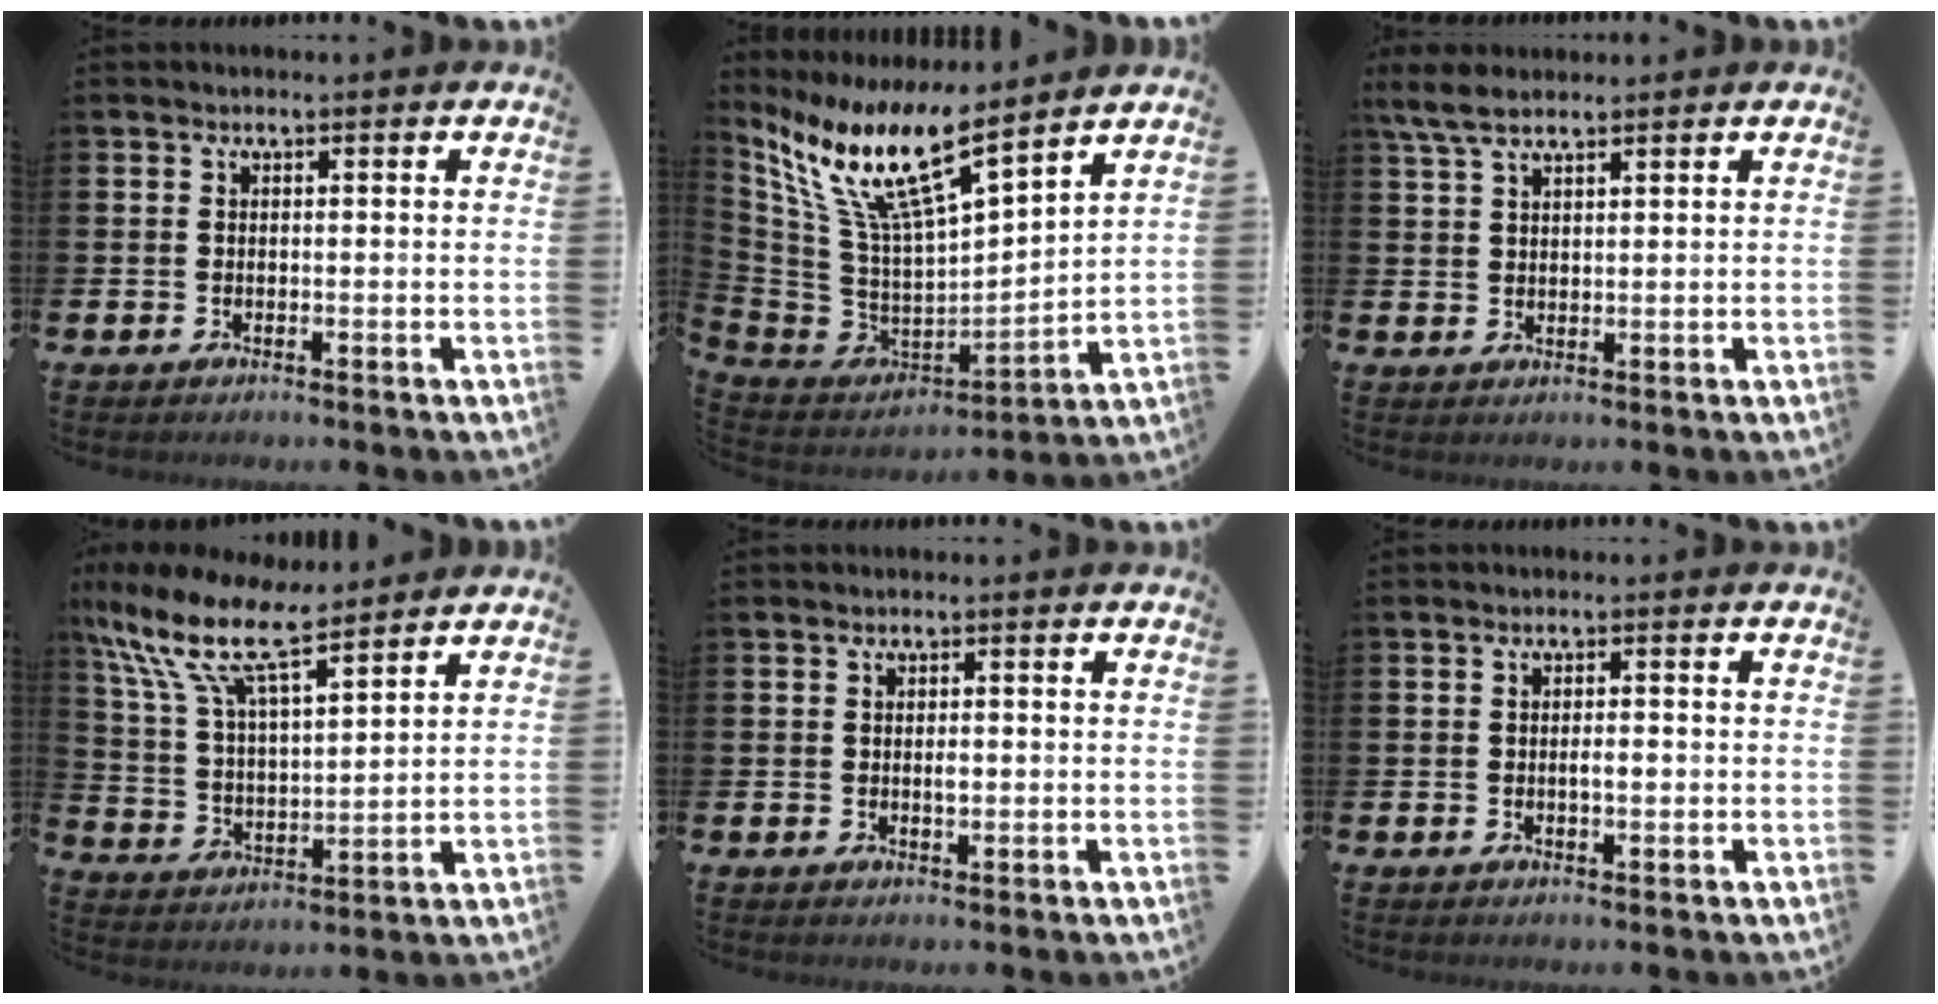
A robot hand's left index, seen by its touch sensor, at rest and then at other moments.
{"total": 12.4, "force": [9.3, 2.2, 8.0], "torque": [-0.196, -0.069, 0.156]}
{"total": 4.4, "force": [3.5, 1.3, 2.2], "torque": [-0.045, -0.007, 0.064]}
{"total": 12.0, "force": [9.3, 3.8, 6.4], "torque": [-0.161, -0.042, 0.166]}
{"total": 1.0, "force": [0.1, 0.4, 0.9], "torque": [-0.012, -0.002, 0.001]}
{"total": 1.4, "force": [-0.1, 0.6, 1.2], "torque": [-0.009, -0.004, -0.006]}